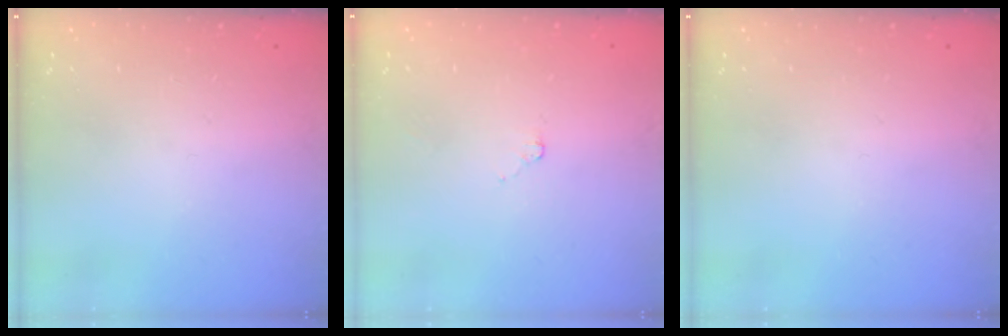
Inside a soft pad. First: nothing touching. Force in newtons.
{"total": 1.3, "press": 1.3, "slide": 0.3}
{"total": 0.0}